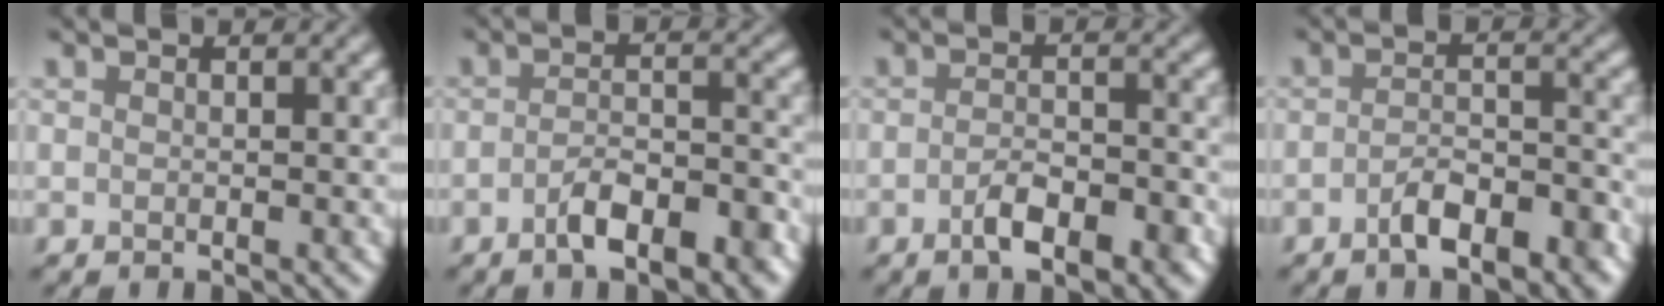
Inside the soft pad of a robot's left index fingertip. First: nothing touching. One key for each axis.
{"total": 4.9, "fx": -2.8, "fy": 1.8, "fz": 3.6, "tx": -0.060, "ty": 0.002, "tz": -0.047}
{"total": 4.0, "fx": -2.1, "fy": 1.5, "fz": 3.1, "tx": -0.053, "ty": 0.000, "tz": -0.036}
{"total": 4.4, "fx": -2.6, "fy": 1.7, "fz": 3.1, "tx": -0.050, "ty": 0.005, "tz": -0.046}